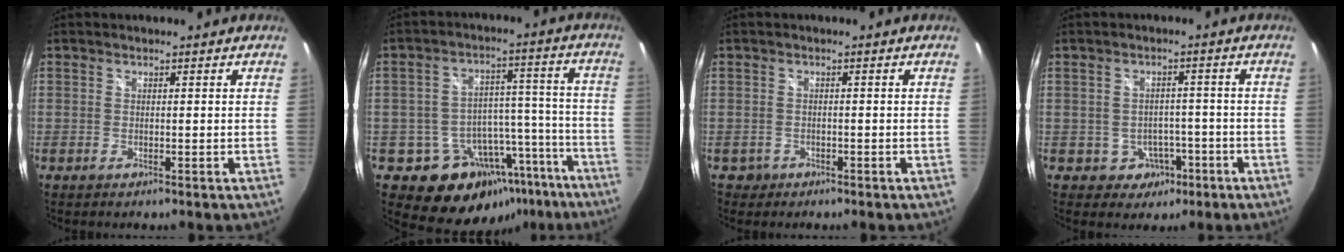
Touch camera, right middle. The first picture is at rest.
{"total": 17.4, "force": [-11.6, 11.2, 6.5], "torque": [-0.111, 0.058, -0.133]}
{"total": 2.0, "force": [-1.0, 1.7, 0.3], "torque": [-0.012, -0.002, -0.013]}
{"total": 4.8, "force": [-2.2, 4.1, 1.1], "torque": [-0.032, 0.017, -0.015]}